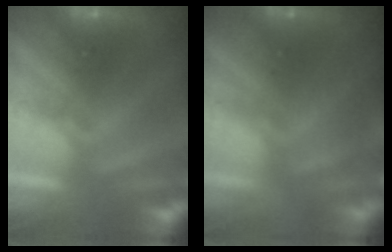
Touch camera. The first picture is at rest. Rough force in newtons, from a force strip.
{"total": 1.4}